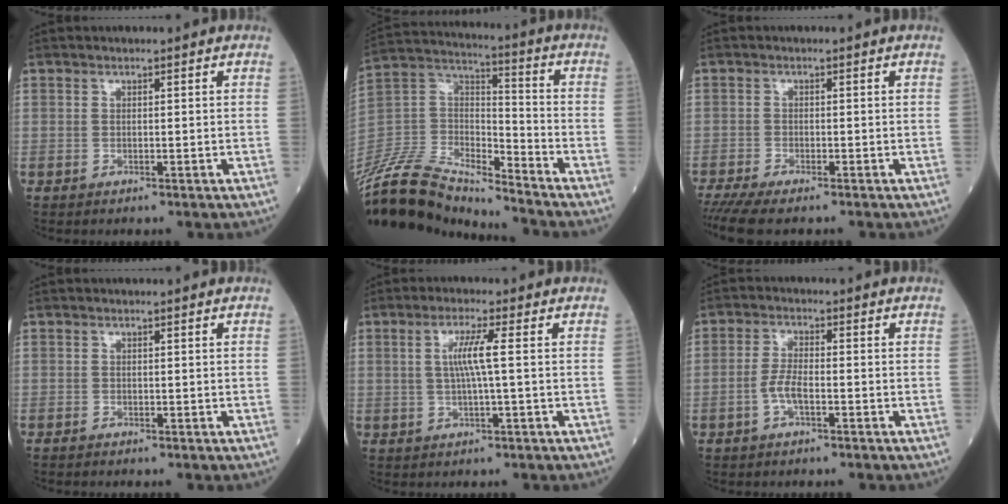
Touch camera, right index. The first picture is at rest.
{"total": 18.3, "force": [-17.1, 3.1, 5.8], "torque": [-0.121, 0.034, -0.322]}
{"total": 7.2, "force": [-6.0, 1.1, 3.9], "torque": [-0.066, -0.018, -0.098]}
{"total": 0.8, "force": [-0.8, 0.1, 0.3], "torque": [-0.011, -0.003, -0.013]}
{"total": 4.4, "force": [0.4, -0.5, 4.3], "torque": [-0.088, 0.004, 0.010]}
{"total": 3.5, "force": [-1.5, 1.0, 3.0], "torque": [-0.068, 0.005, -0.031]}